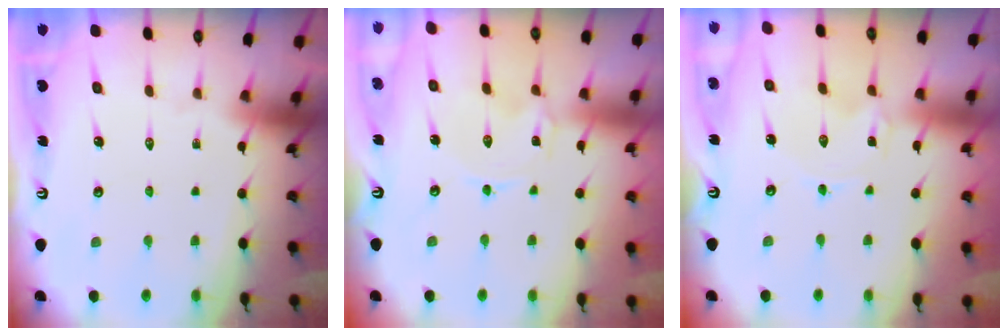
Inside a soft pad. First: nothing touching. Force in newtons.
{"total": 0.0}
{"total": 0.0}